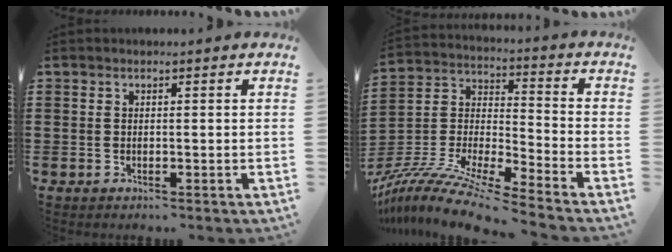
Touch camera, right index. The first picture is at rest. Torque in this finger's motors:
{"motor_torque": [-0.45, 0.84, 0.24, 0.06]}